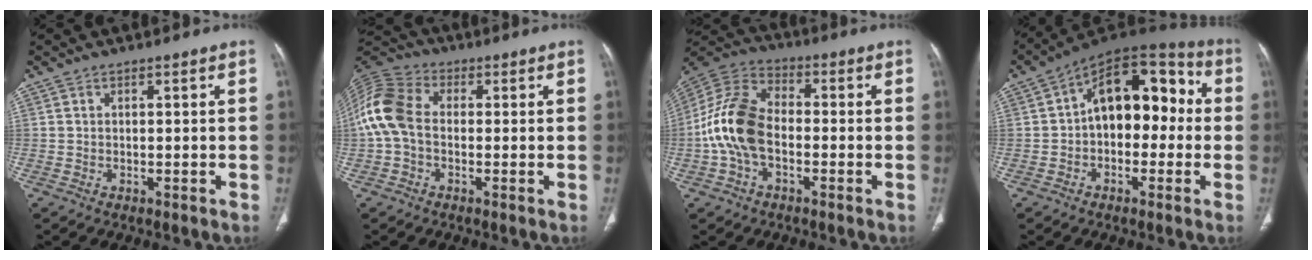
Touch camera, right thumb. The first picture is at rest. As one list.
[{"total": 11.3, "force": [-0.3, 7.9, 8.2], "torque": [-0.179, 0.029, -0.016]}, {"total": 13.7, "force": [-2.4, 8.6, 10.5], "torque": [-0.214, 0.035, -0.054]}, {"total": 16.0, "force": [0.4, 9.8, 12.5], "torque": [-0.139, 0.052, -0.009]}]